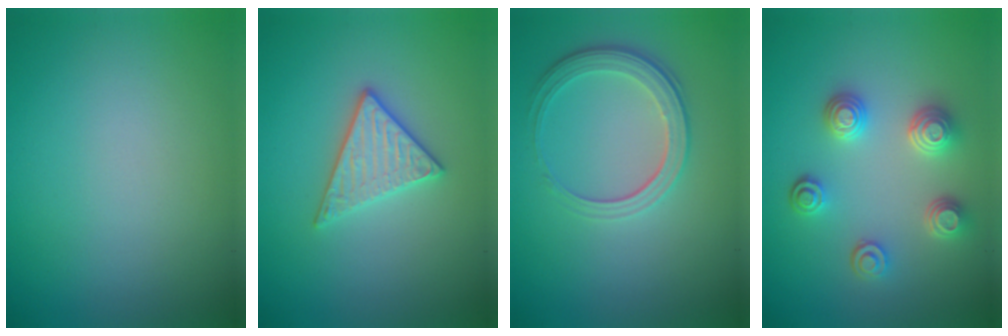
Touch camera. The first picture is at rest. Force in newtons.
{"total": 3.2, "press": 3.0, "slide": 1.0}
{"total": 3.2, "press": 2.6, "slide": 1.9}
{"total": 3.7, "press": 3.2, "slide": 1.8}